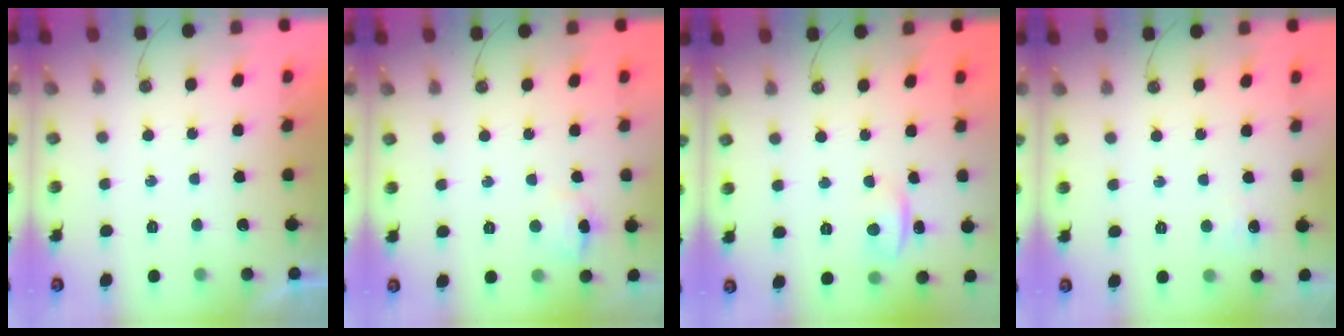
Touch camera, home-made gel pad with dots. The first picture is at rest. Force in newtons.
{"total": 5.4, "press": 5.4, "slide": 0.9}
{"total": 2.2, "press": 1.7, "slide": 1.5}
{"total": 4.5, "press": 4.5, "slide": 0.6}